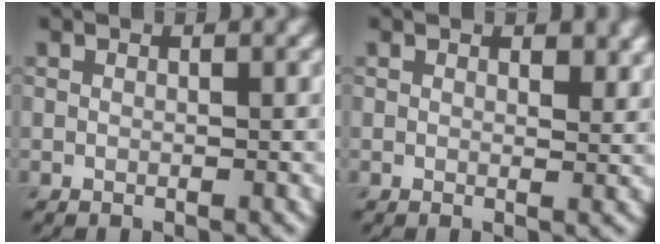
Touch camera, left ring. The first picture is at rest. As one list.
[{"total": 1.6, "force": [1.0, 0.7, 1.0], "torque": [-0.010, -0.005, 0.018]}]